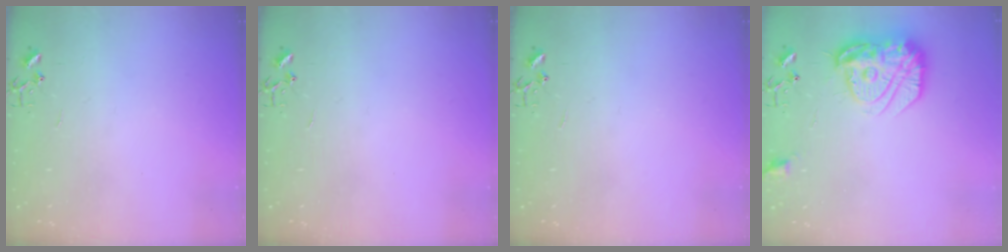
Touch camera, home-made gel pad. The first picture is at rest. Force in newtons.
{"total": 0.0}
{"total": 0.0}
{"total": 18.0, "press": 17.9, "slide": 1.6}